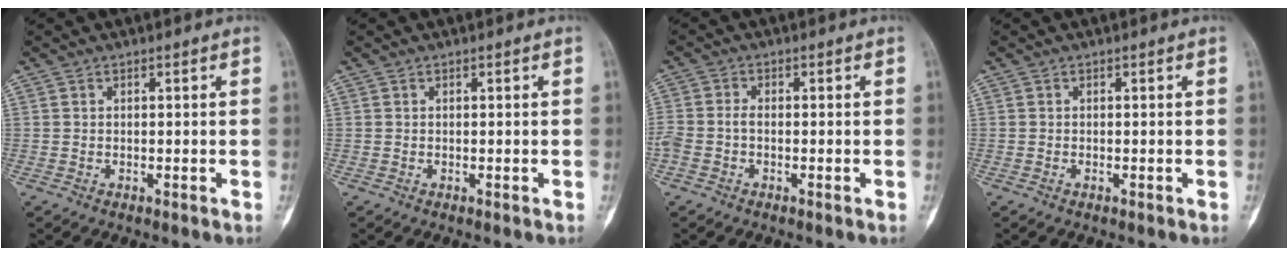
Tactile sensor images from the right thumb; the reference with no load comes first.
{"total": 0.0}
{"total": 3.4, "force": [-1.0, 2.1, 2.5], "torque": [-0.068, 0.010, -0.022]}
{"total": 0.0}